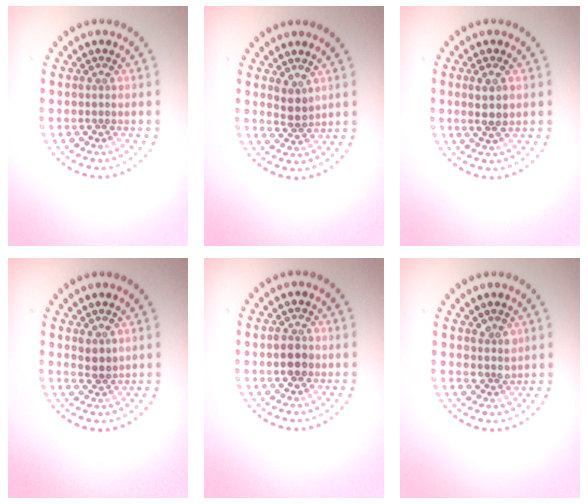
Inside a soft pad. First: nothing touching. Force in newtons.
{"total": 2.0, "press": 1.6, "slide": 1.1}
{"total": 2.4, "press": 2.2, "slide": 0.9}
{"total": 1.7, "press": 1.4, "slide": 1.0}
{"total": 2.1, "press": 2.1, "slide": 0.2}
{"total": 1.7, "press": 1.5, "slide": 0.7}